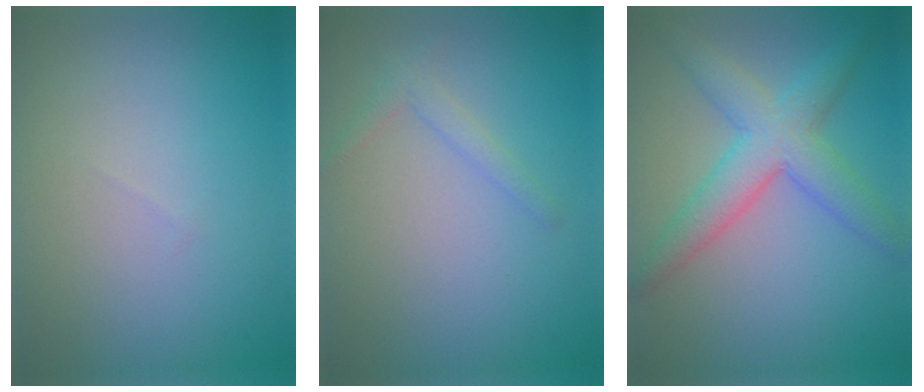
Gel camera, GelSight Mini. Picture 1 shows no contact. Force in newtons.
{"total": 1.4, "press": 1.4, "slide": 0.1}
{"total": 5.4, "press": 5.4, "slide": 0.1}